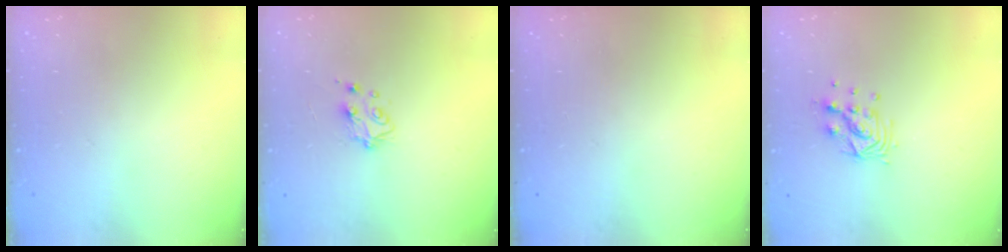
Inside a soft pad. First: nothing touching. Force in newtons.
{"total": 4.8, "press": 4.8, "slide": 0.4}
{"total": 0.0}
{"total": 8.4, "press": 8.4, "slide": 0.3}